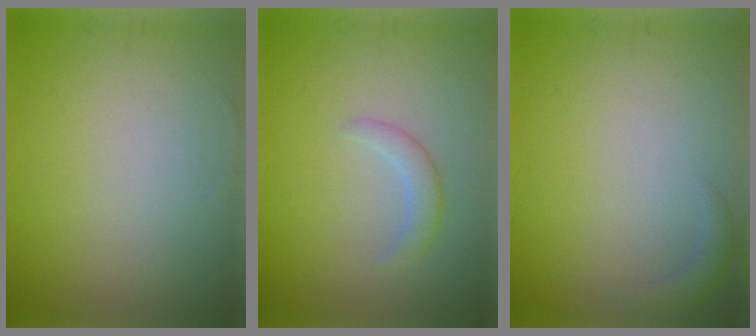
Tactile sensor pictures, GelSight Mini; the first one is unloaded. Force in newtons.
{"total": 1.7, "press": 1.7, "slide": 0.1}
{"total": 1.5, "press": 1.5, "slide": 0.1}